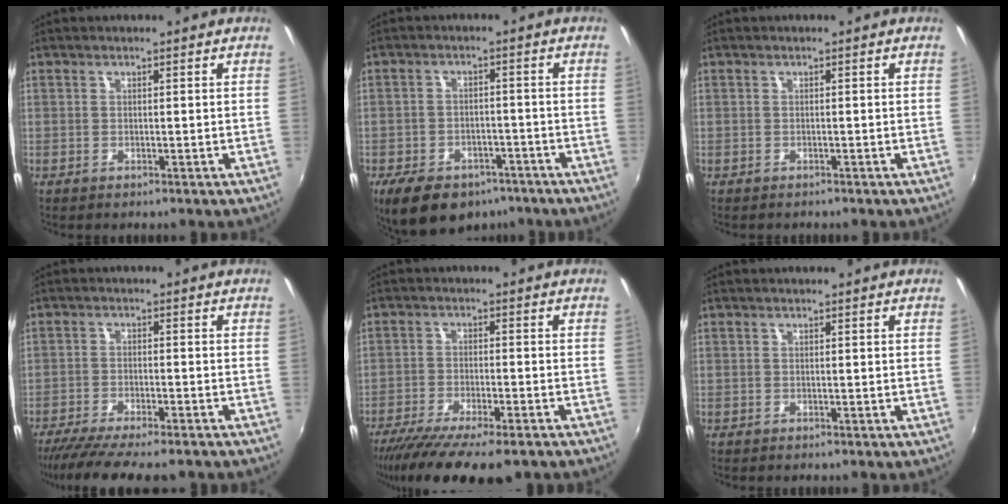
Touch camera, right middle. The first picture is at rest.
{"total": 13.2, "force": [-8.9, 7.7, 6.0], "torque": [-0.142, -0.004, -0.126]}
{"total": 0.6, "force": [-0.5, 0.2, 0.0], "torque": [-0.002, 0.001, -0.007]}
{"total": 12.3, "force": [-10.4, 1.8, 6.4], "torque": [-0.137, -0.041, -0.165]}
{"total": 15.1, "force": [-11.7, 3.2, 9.0], "torque": [-0.180, -0.051, -0.187]}
{"total": 0.0}